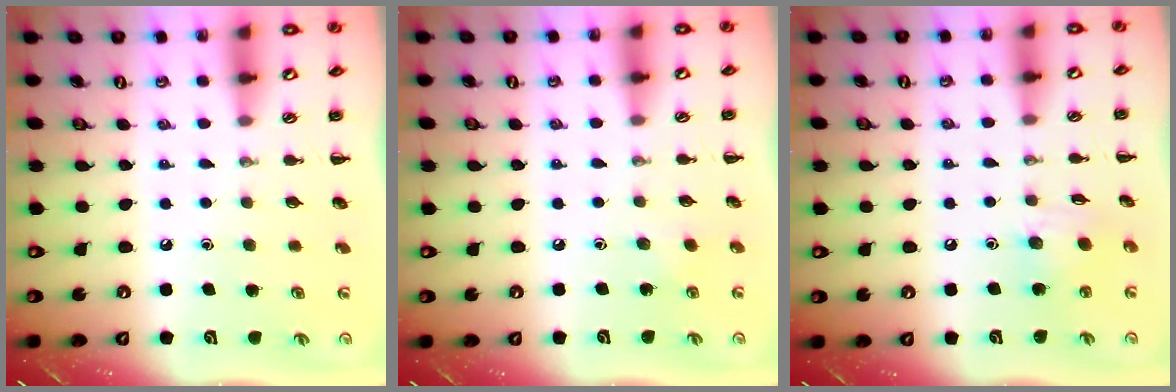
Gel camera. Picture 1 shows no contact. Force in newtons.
{"total": 5.5, "press": 5.2, "slide": 1.7}
{"total": 6.7, "press": 6.6, "slide": 0.8}